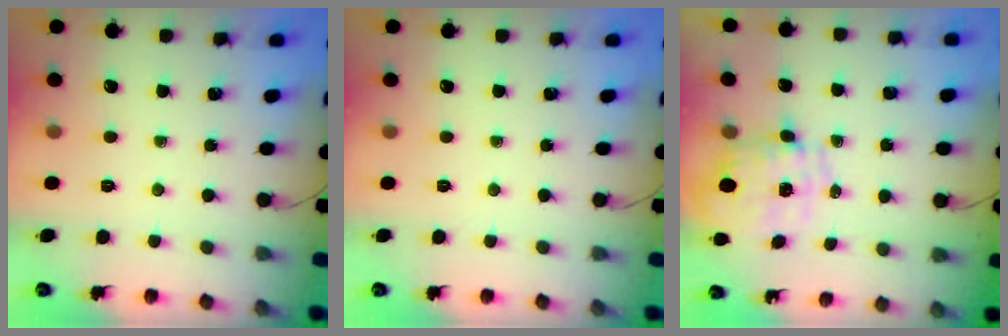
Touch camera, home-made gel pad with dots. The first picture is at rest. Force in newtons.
{"total": 0.0}
{"total": 1.7, "press": 1.6, "slide": 0.3}